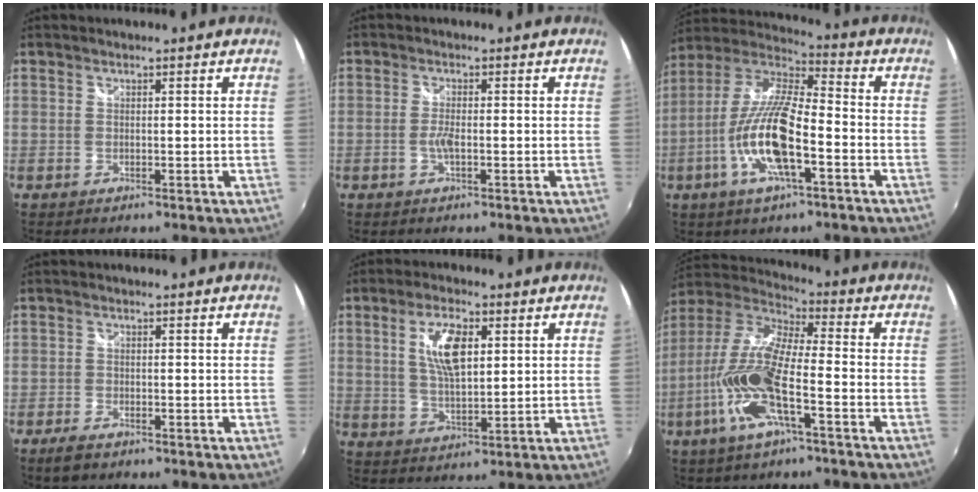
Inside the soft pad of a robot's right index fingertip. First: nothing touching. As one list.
[{"total": 2.3, "force": [-0.7, 0.5, 2.2], "torque": [-0.047, -0.002, -0.014]}, {"total": 16.2, "force": [-5.9, 4.3, 14.5], "torque": [-0.290, -0.011, -0.117]}, {"total": 3.0, "force": [-2.2, 1.3, 1.6], "torque": [-0.040, -0.005, -0.042]}, {"total": 8.6, "force": [2.6, 3.6, 7.3], "torque": [-0.137, 0.007, 0.052]}, {"total": 16.6, "force": [-6.2, 3.8, 14.9], "torque": [-0.312, -0.016, -0.129]}]